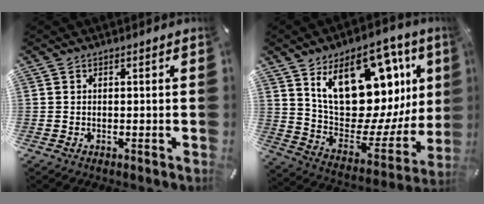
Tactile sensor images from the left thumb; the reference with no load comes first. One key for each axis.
{"total": 24.3, "fx": 11.4, "fy": 14.0, "fz": 16.3, "tx": -0.240, "ty": -0.079, "tz": 0.207}